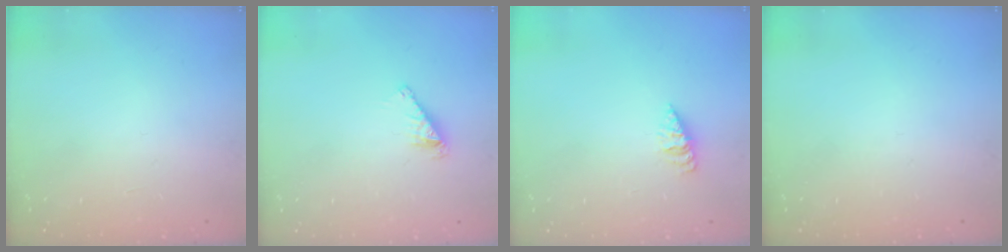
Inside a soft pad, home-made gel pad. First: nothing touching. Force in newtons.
{"total": 2.9, "press": 2.9, "slide": 0.2}
{"total": 2.6, "press": 2.6, "slide": 0.4}
{"total": 0.0}